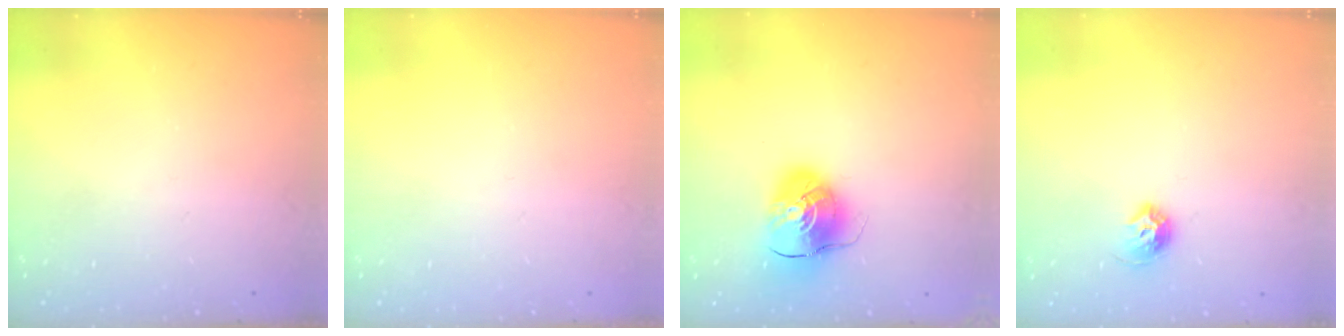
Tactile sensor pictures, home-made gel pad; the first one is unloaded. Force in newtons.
{"total": 0.0}
{"total": 10.2, "press": 10.1, "slide": 1.3}
{"total": 7.6, "press": 7.5, "slide": 1.1}